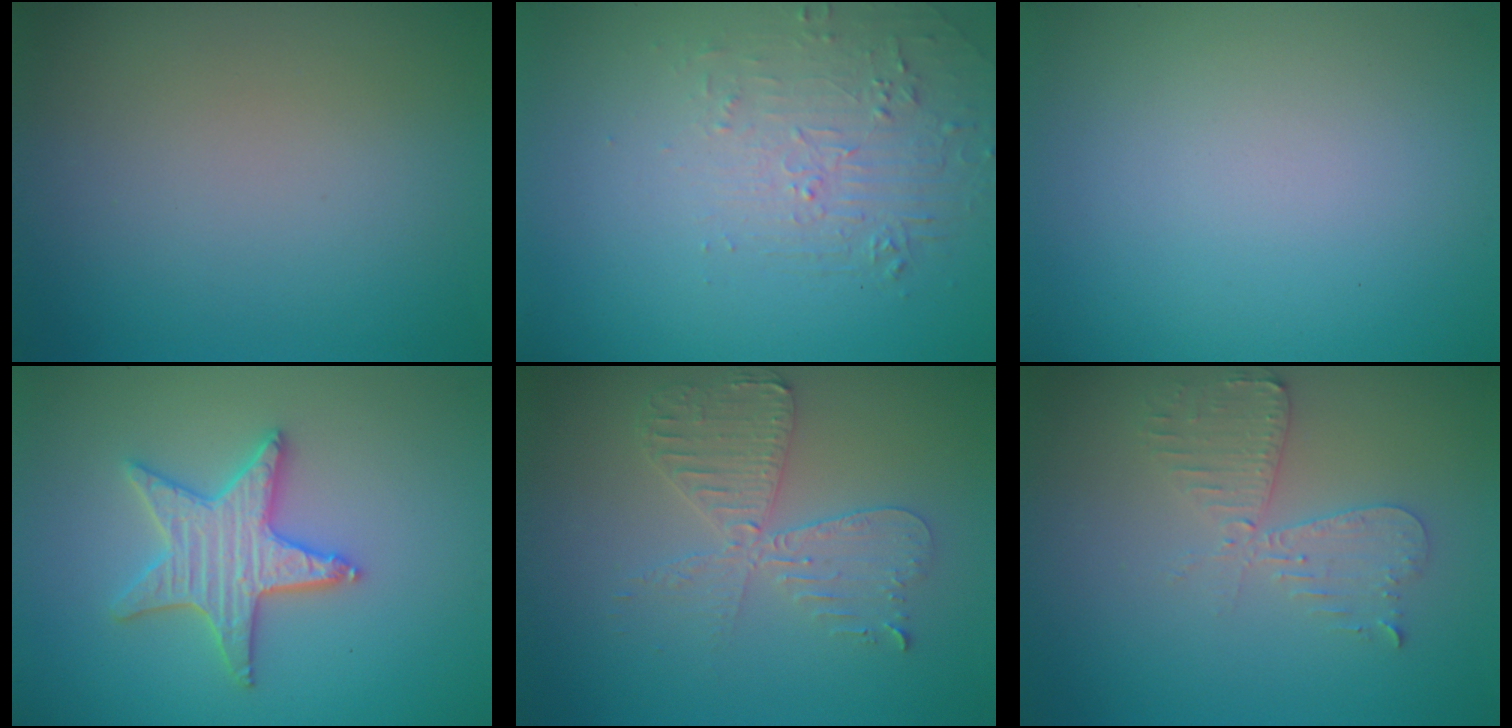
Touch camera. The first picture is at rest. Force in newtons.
{"total": 2.1, "press": 0.9, "slide": 1.9}
{"total": 0.0}
{"total": 4.7, "press": 4.6, "slide": 0.8}
{"total": 4.0, "press": 3.6, "slide": 1.8}
{"total": 3.5, "press": 3.5, "slide": 0.5}